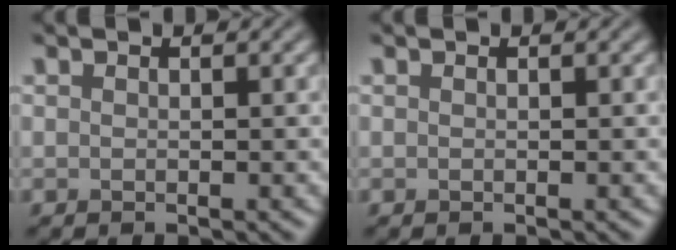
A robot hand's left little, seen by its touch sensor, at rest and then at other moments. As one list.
[{"total": 0.0}]